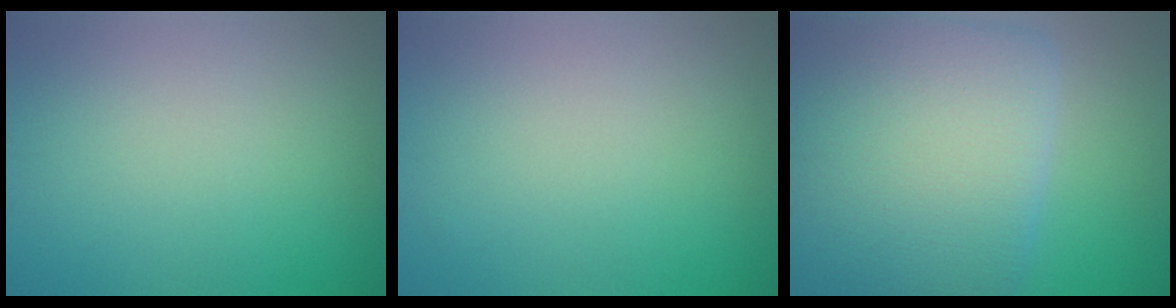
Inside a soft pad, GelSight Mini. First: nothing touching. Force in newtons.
{"total": 0.0}
{"total": 13.2, "press": 13.2, "slide": 0.2}